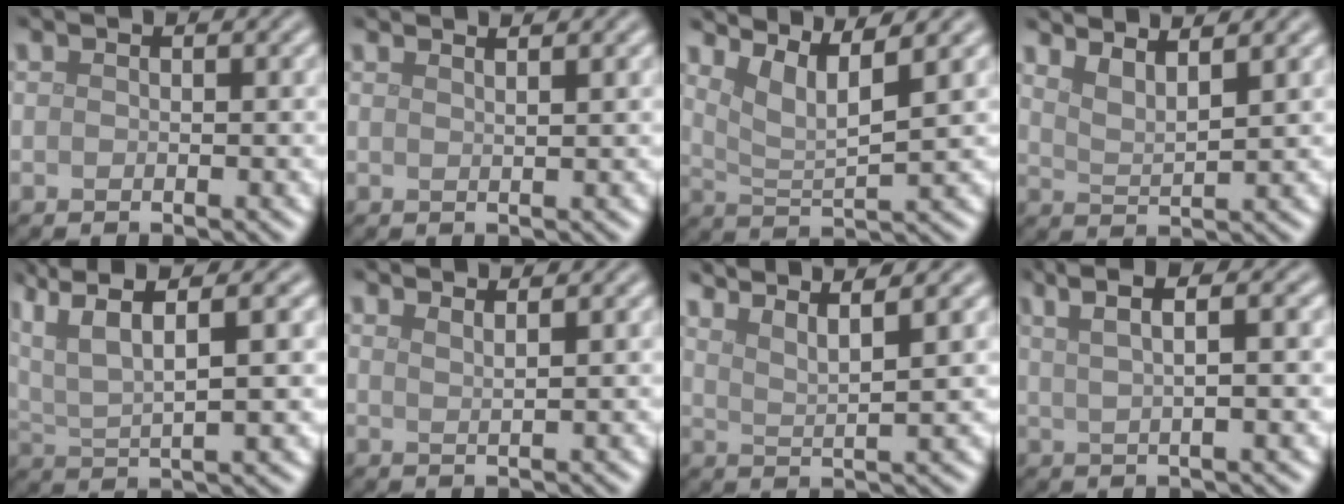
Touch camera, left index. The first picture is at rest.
{"total": 2.4, "force": [1.8, 0.9, 1.4], "torque": [0.008, 0.009, -0.002]}
{"total": 4.4, "force": [2.9, 0.9, 3.1], "torque": [-0.055, 0.004, 0.057]}
{"total": 3.3, "force": [2.7, 0.6, 1.8], "torque": [-0.025, 0.003, 0.048]}
{"total": 8.8, "force": [4.7, 2.6, 7.0], "torque": [-0.144, 0.020, 0.086]}
{"total": 2.1, "force": [1.6, 0.7, 1.2], "torque": [0.003, 0.007, 0.002]}
{"total": 5.0, "force": [4.0, 0.7, 2.9], "torque": [-0.049, 0.012, 0.059]}
{"total": 7.1, "force": [3.6, 2.5, 5.6], "torque": [-0.078, 0.024, 0.031]}